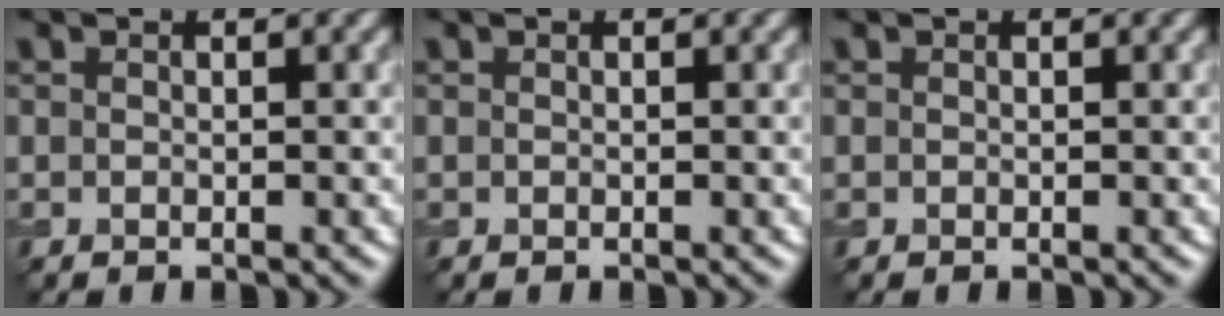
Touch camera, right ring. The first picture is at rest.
{"total": 0.0}
{"total": 0.0}